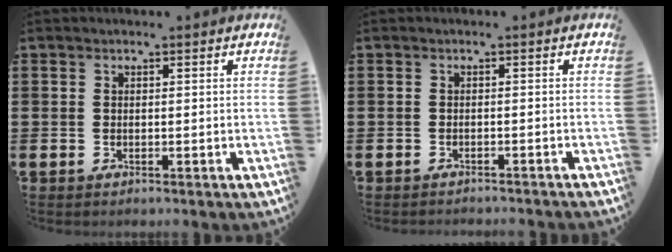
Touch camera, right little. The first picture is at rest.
{"total": 0.8, "force": [-0.8, -0.1, 0.0], "torque": [0.000, 0.000, -0.016]}